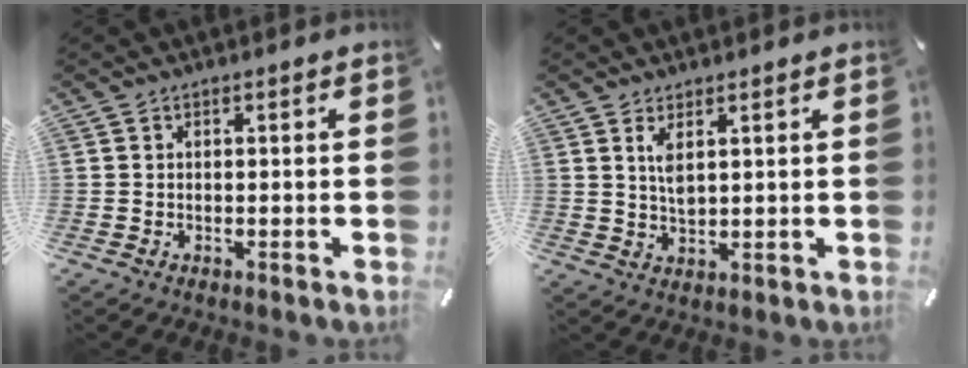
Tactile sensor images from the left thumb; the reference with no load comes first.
{"total": 3.6, "force": [1.6, 1.5, 2.8], "torque": [-0.061, -0.004, 0.023]}